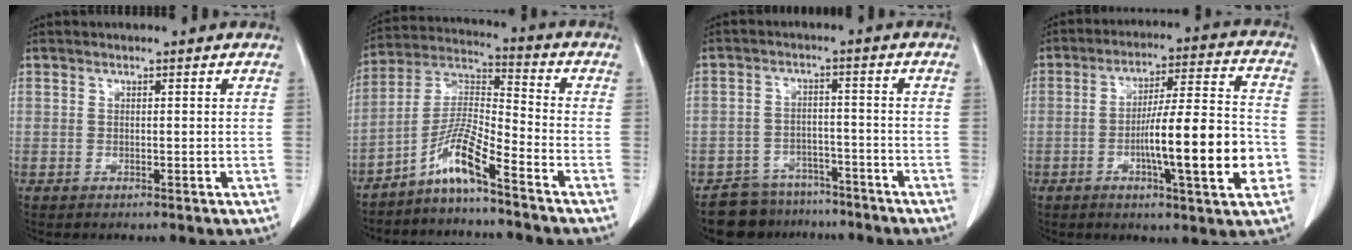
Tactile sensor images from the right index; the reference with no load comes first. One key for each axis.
{"total": 8.3, "fx": -5.8, "fy": 0.1, "fz": 5.9, "tx": -0.126, "ty": 0.005, "tz": -0.114}
{"total": 7.6, "fx": -6.5, "fy": 4.1, "fz": -0.1, "tx": 0.017, "ty": 0.023, "tz": -0.099}
{"total": 15.5, "fx": -3.9, "fy": 1.2, "fz": 14.9, "tx": -0.236, "ty": 0.005, "tz": -0.059}